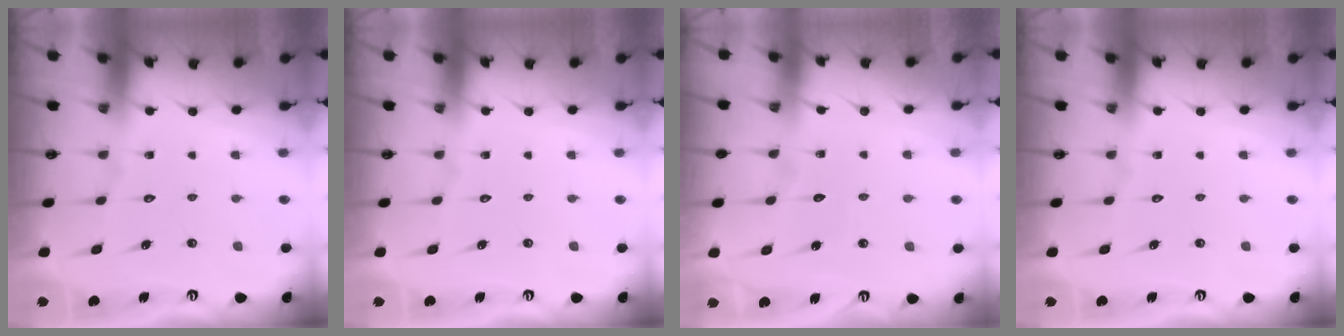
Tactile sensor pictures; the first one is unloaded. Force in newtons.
{"total": 0.0}
{"total": 3.4, "press": 3.4, "slide": 0.4}
{"total": 0.0}